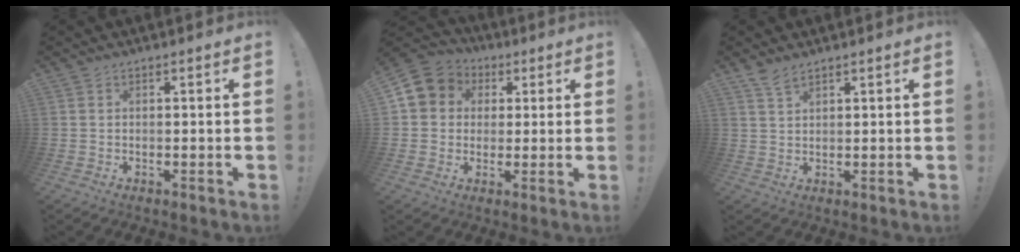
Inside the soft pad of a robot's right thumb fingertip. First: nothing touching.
{"total": 8.4, "force": [1.8, 7.7, 2.8], "torque": [-0.041, -0.004, 0.038]}
{"total": 4.2, "force": [3.5, 1.2, 2.1], "torque": [-0.038, -0.019, 0.065]}